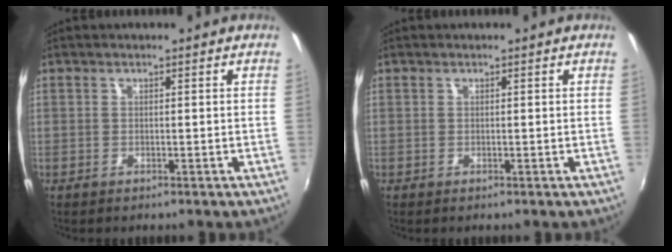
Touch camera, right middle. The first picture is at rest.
{"total": 0.0}